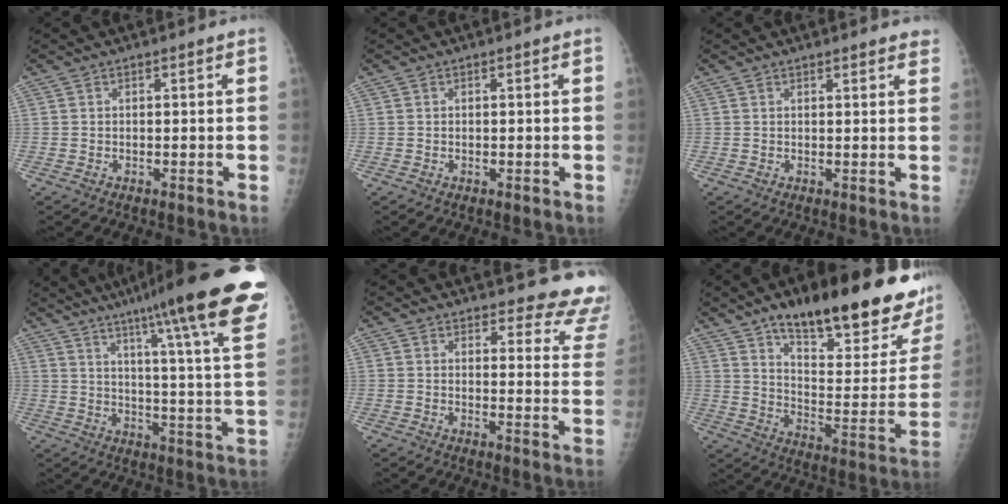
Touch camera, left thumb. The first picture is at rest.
{"total": 0.0}
{"total": 3.3, "force": [3.0, 0.8, 1.1], "torque": [0.002, -0.008, 0.027]}
{"total": 25.1, "force": [17.0, 1.4, 18.4], "torque": [-0.252, -0.069, 0.229]}
{"total": 11.8, "force": [11.2, 3.2, 1.3], "torque": [0.040, -0.090, 0.092]}
{"total": 29.0, "force": [19.9, 8.4, 19.4], "torque": [-0.235, -0.088, 0.286]}